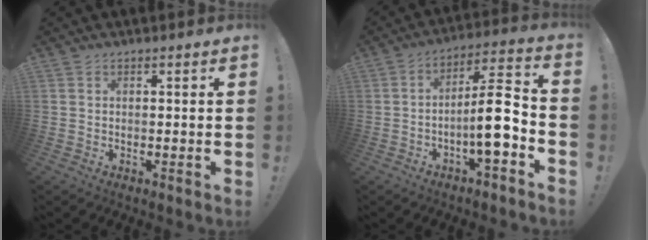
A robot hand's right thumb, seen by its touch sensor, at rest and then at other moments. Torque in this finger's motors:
{"motor_torque": [2.40, 2.61, 1.74, -1.03, 0.58]}